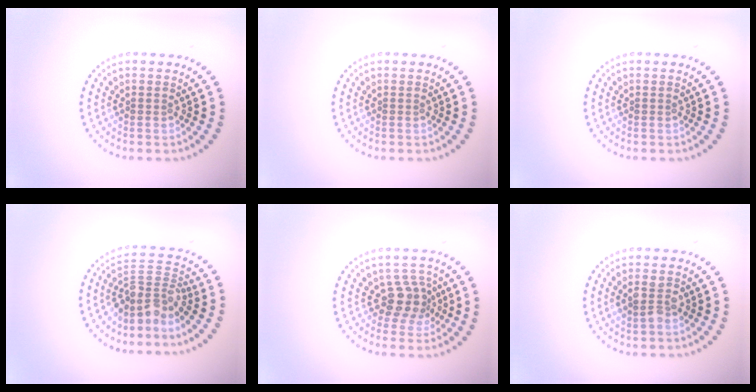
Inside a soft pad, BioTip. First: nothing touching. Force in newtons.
{"total": 0.0}
{"total": 0.0}
{"total": 3.6, "press": 2.4, "slide": 2.7}
{"total": 2.9, "press": 2.2, "slide": 1.9}
{"total": 2.0, "press": 2.0, "slide": 0.3}